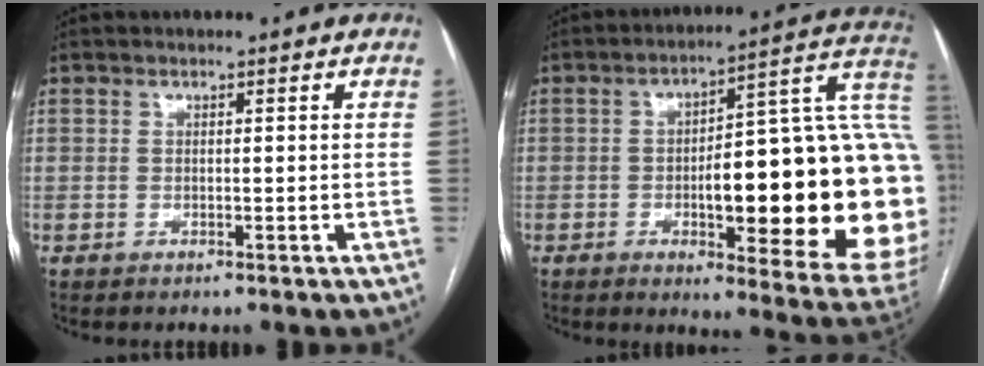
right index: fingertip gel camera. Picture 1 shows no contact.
{"total": 30.6, "force": [-2.2, 6.0, 29.9], "torque": [-0.310, 0.030, -0.025]}